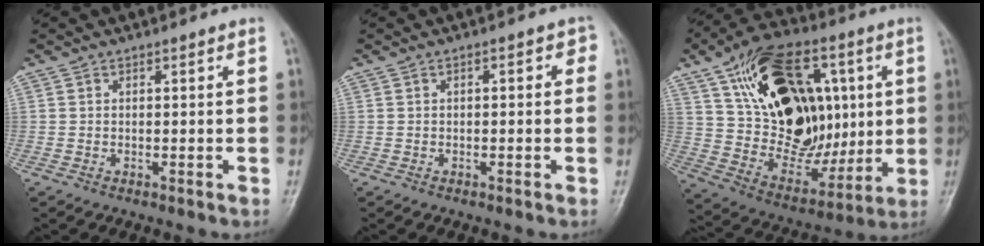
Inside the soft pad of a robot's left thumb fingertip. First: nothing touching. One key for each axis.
{"total": 2.2, "fx": 0.3, "fy": 1.2, "fz": 1.8, "tx": -0.011, "ty": 0.007, "tz": -0.004}
{"total": 26.4, "fx": 6.3, "fy": 16.9, "fz": 19.3, "tx": -0.287, "ty": -0.007, "tz": 0.114}